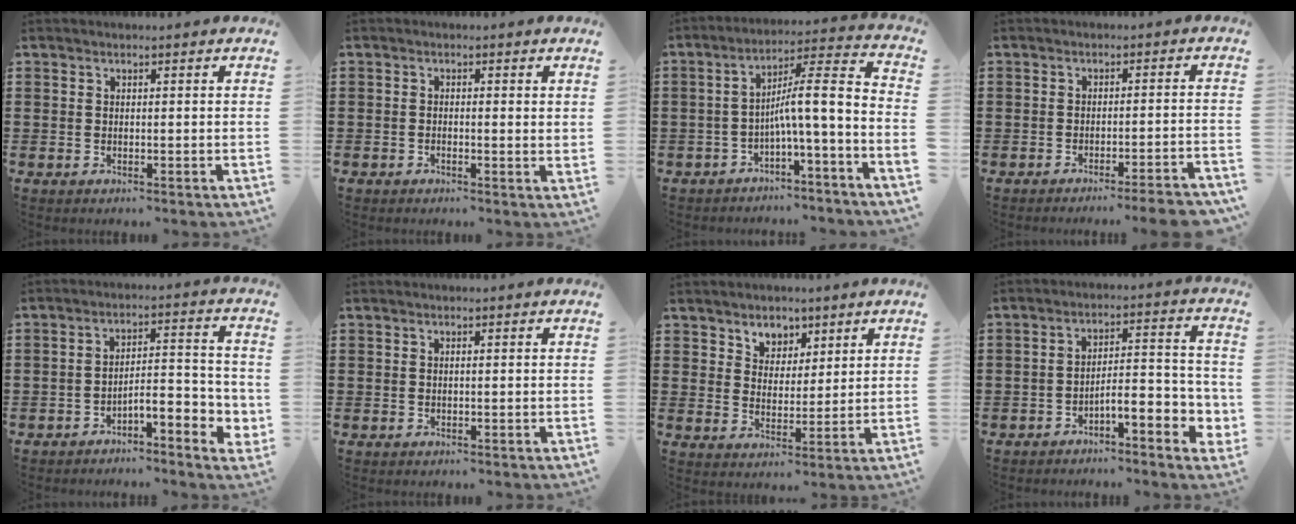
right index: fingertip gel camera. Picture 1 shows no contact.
{"total": 0.8, "force": [-0.2, 0.2, 0.7], "torque": [-0.014, -0.004, -0.003]}
{"total": 6.3, "force": [-3.4, -1.2, 5.2], "torque": [-0.097, -0.037, -0.085]}
{"total": 3.4, "force": [-3.0, -0.4, 1.7], "torque": [-0.028, -0.009, -0.058]}
{"total": 4.3, "force": [-3.3, 1.0, 2.6], "torque": [-0.047, -0.003, -0.066]}
{"total": 0.0}
{"total": 4.4, "force": [3.3, 2.9, 0.2], "torque": [-0.023, 0.005, 0.061]}
{"total": 5.0, "force": [-3.2, 1.3, 3.5], "torque": [-0.053, -0.011, -0.065]}